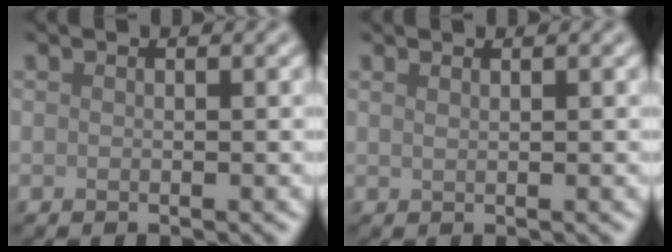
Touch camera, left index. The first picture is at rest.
{"total": 1.2, "force": [0.8, 0.5, 0.7], "torque": [-0.003, -0.003, 0.003]}